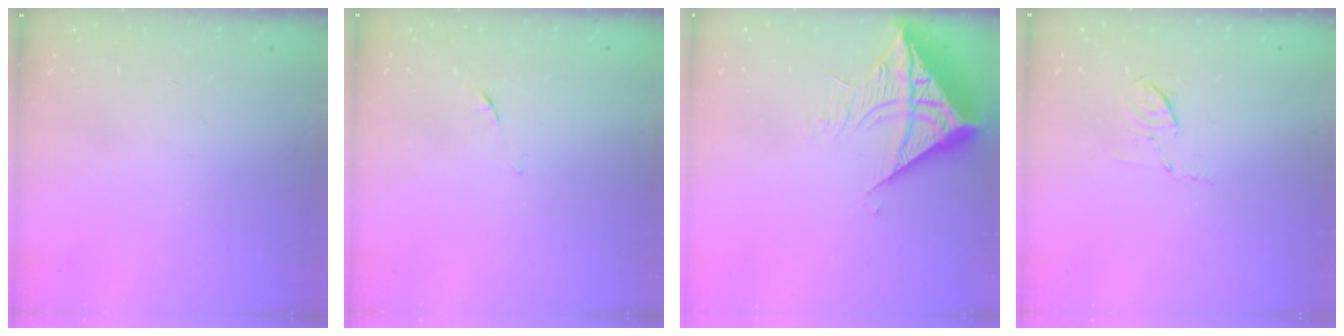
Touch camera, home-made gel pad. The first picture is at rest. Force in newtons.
{"total": 5.1, "press": 5.1, "slide": 0.4}
{"total": 11.2, "press": 11.1, "slide": 1.4}
{"total": 4.4, "press": 4.2, "slide": 1.5}